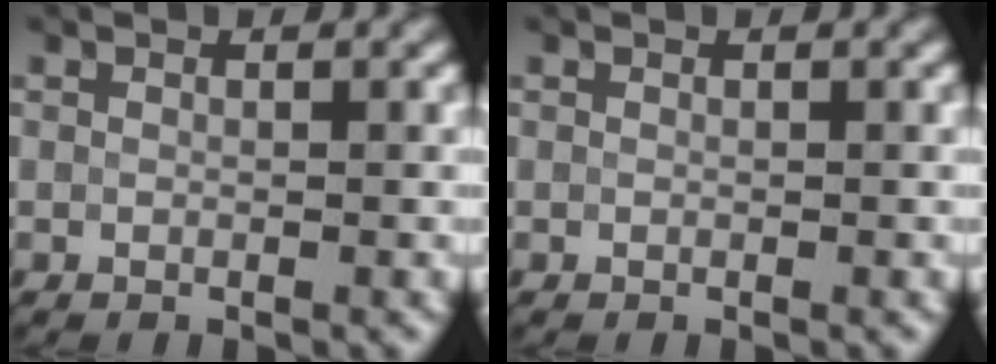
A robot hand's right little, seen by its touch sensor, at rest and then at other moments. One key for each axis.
{"total": 0.0}